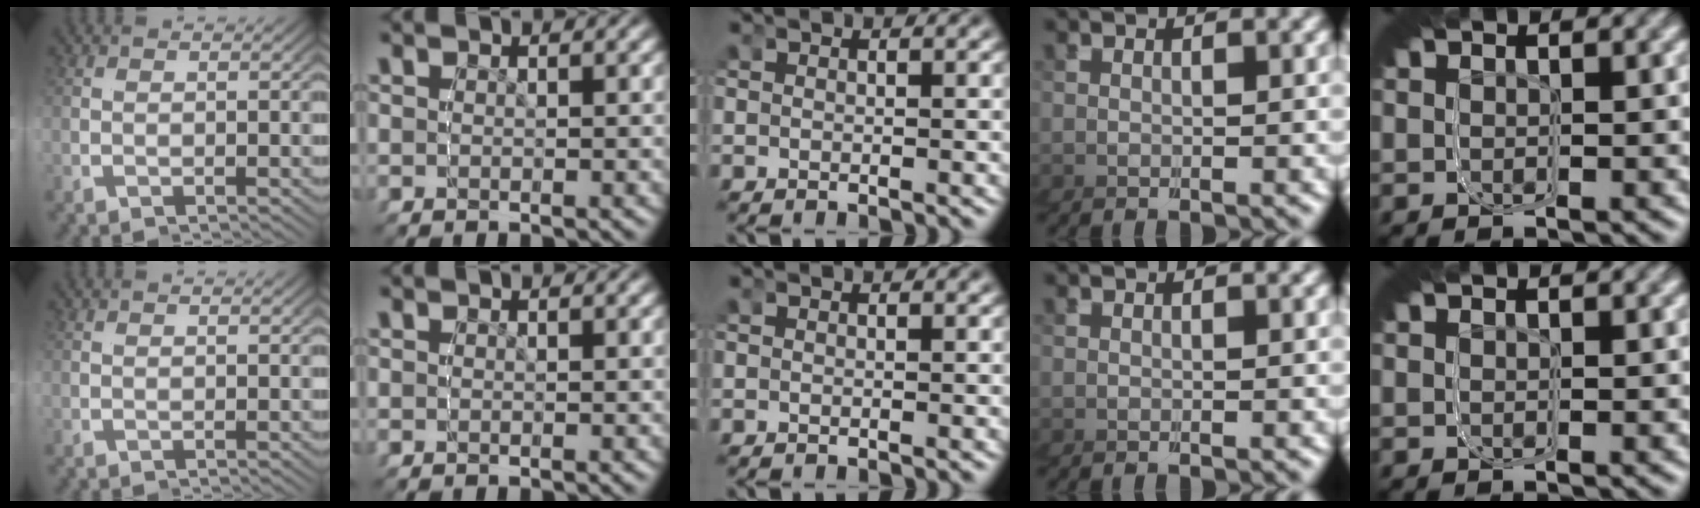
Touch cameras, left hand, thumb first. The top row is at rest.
{}